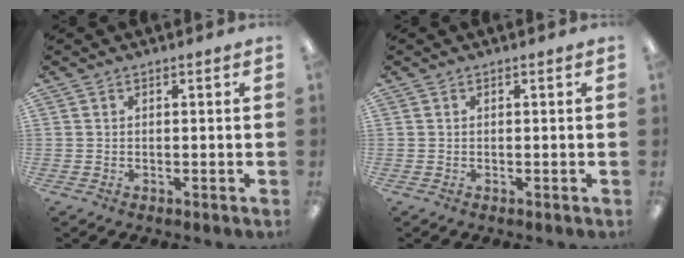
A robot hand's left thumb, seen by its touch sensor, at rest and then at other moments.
{"total": 0.0}